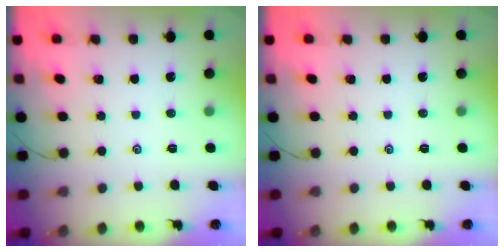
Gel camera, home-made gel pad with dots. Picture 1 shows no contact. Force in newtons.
{"total": 0.0}